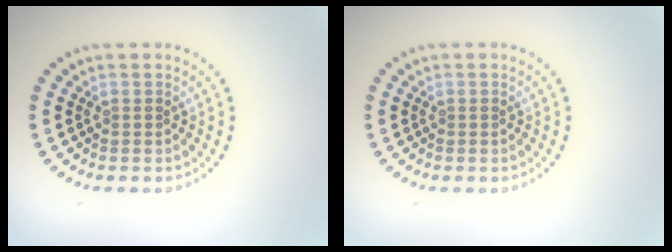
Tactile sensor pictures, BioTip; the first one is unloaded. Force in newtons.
{"total": 0.0}